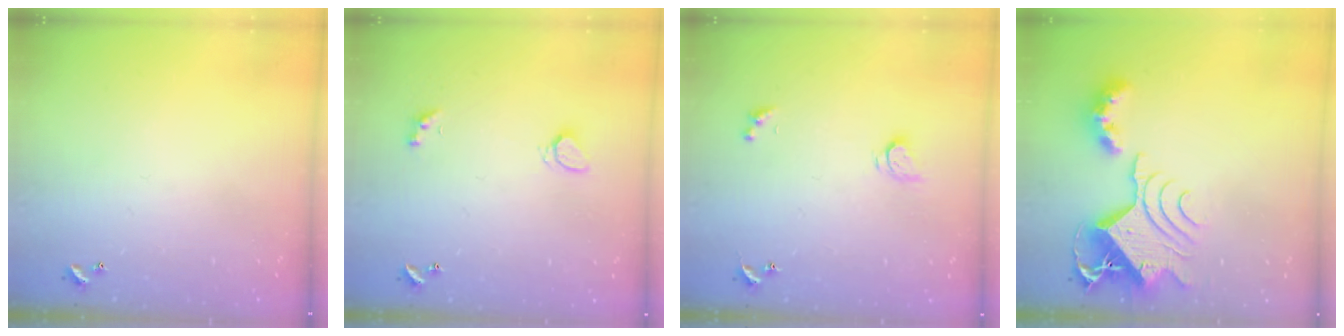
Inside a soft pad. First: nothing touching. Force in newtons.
{"total": 2.1, "press": 2.0, "slide": 0.6}
{"total": 2.6, "press": 2.6, "slide": 0.2}
{"total": 15.6, "press": 15.5, "slide": 1.7}